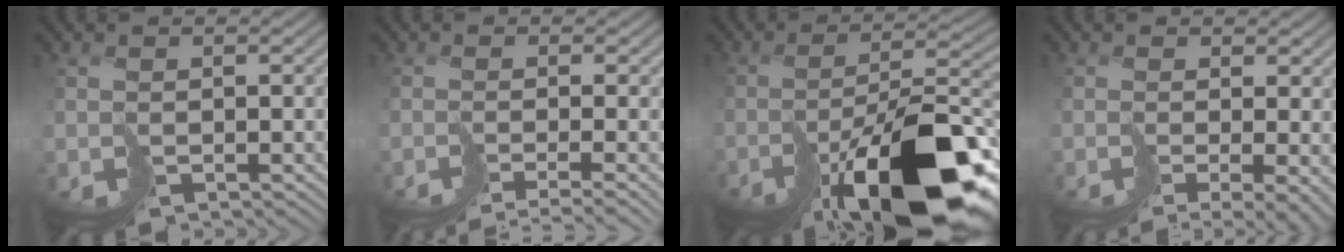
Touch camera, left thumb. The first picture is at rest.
{"total": 4.4, "force": [-3.6, -0.5, 2.6], "torque": [-0.028, -0.012, -0.049]}
{"total": 17.0, "force": [-9.6, 5.6, 12.8], "torque": [-0.194, -0.015, -0.146]}
{"total": 8.2, "force": [-3.8, 2.5, 6.9], "torque": [-0.113, -0.031, -0.015]}